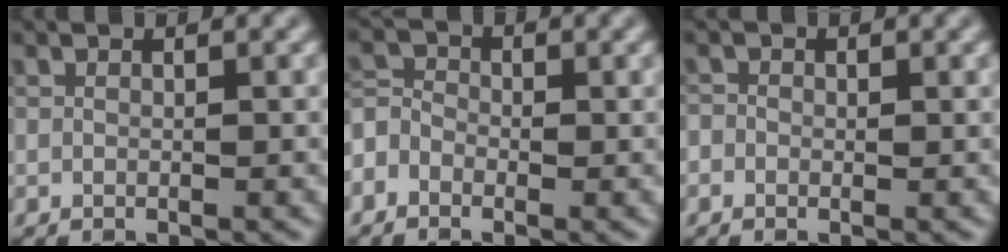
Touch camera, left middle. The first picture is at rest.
{"total": 2.5, "force": [-1.4, 1.8, 0.9], "torque": [-0.026, 0.005, -0.028]}
{"total": 0.5, "force": [-0.3, 0.3, -0.2], "torque": [-0.004, -0.006, -0.004]}